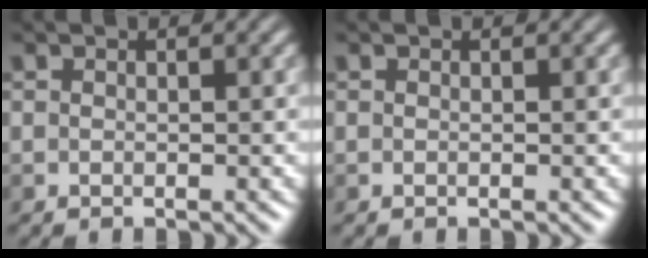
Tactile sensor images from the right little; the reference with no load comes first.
{"total": 0.0}